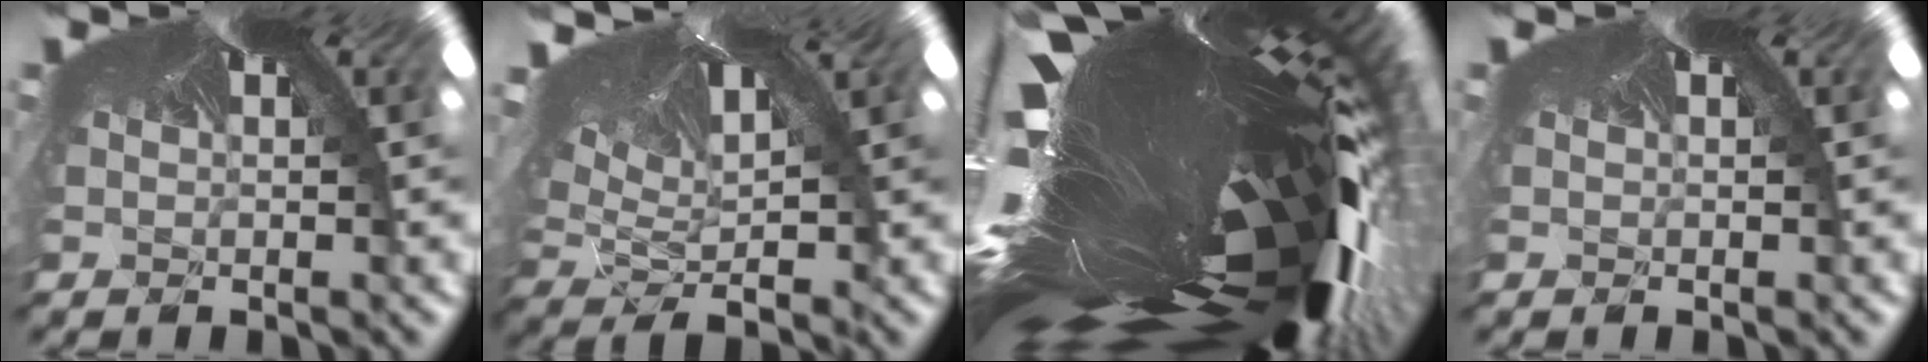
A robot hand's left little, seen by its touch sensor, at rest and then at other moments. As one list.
[{"total": 2.3, "force": [-0.9, 0.3, 2.0], "torque": [-0.051, -0.026, 0.007]}, {"total": 7.3, "force": [-6.7, 0.4, 2.9], "torque": [-0.100, -0.125, -0.054]}, {"total": 0.0}]